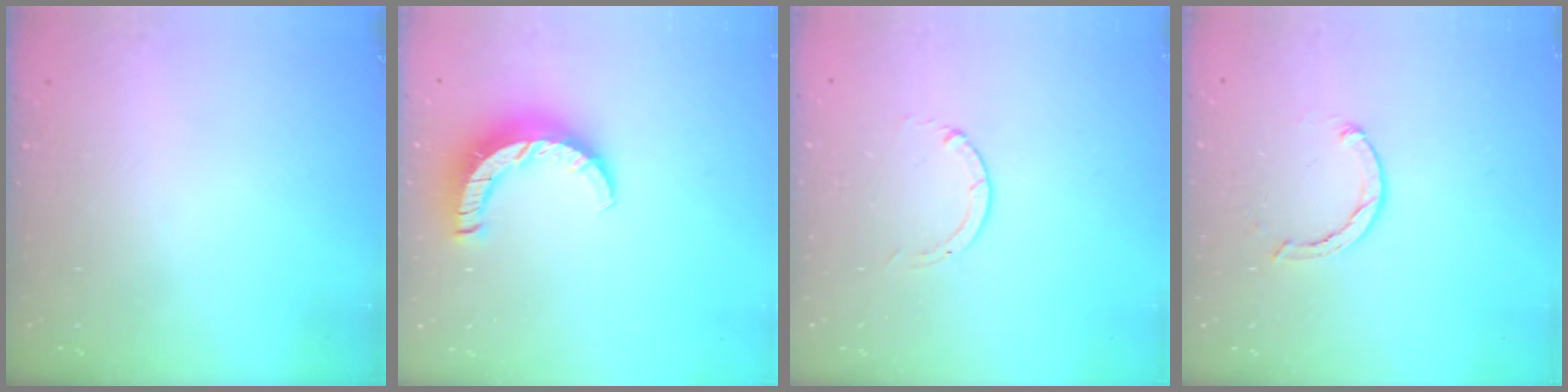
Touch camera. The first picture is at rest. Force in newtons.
{"total": 9.4, "press": 9.4, "slide": 0.8}
{"total": 0.0}
{"total": 2.4, "press": 2.4, "slide": 0.1}